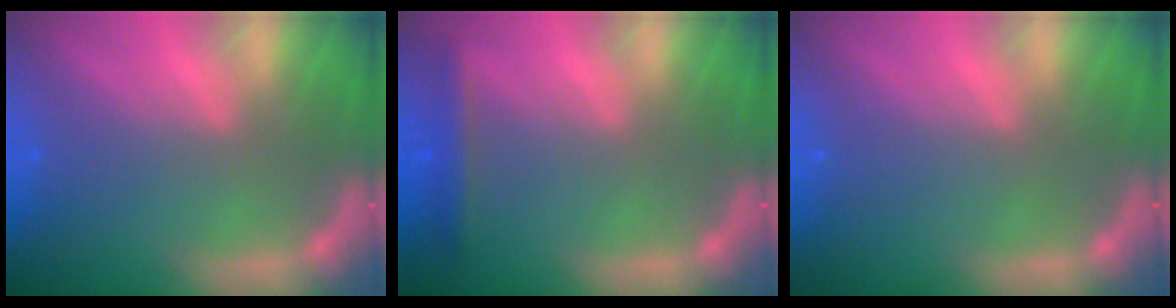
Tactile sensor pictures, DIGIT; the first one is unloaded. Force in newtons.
{"total": 2.4}
{"total": 0.0}